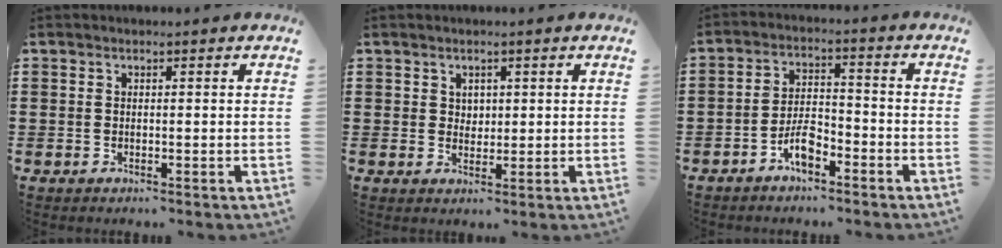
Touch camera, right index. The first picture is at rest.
{"total": 1.8, "force": [1.0, 1.5, 0.4], "torque": [-0.012, 0.008, 0.018]}
{"total": 5.1, "force": [-3.2, 2.0, 3.4], "torque": [-0.079, 0.005, -0.066]}